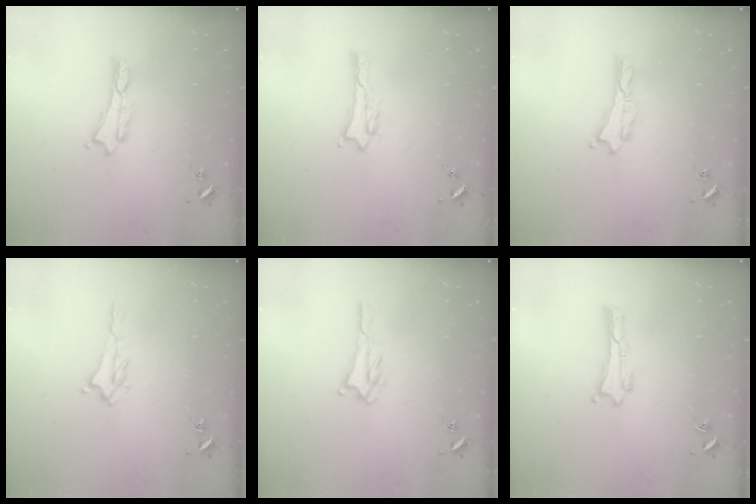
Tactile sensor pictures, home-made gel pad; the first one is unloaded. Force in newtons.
{"total": 1.0, "press": 1.0, "slide": 0.1}
{"total": 0.0}
{"total": 1.2, "press": 1.1, "slide": 0.5}
{"total": 2.3, "press": 2.2, "slide": 0.4}
{"total": 0.0}